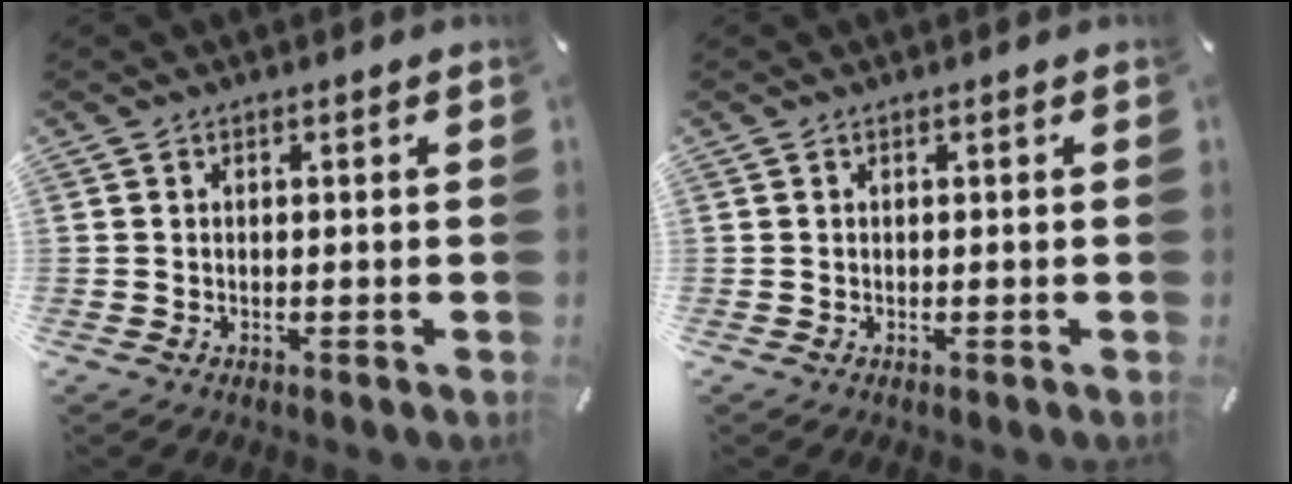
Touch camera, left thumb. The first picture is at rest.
{"total": 0.0}